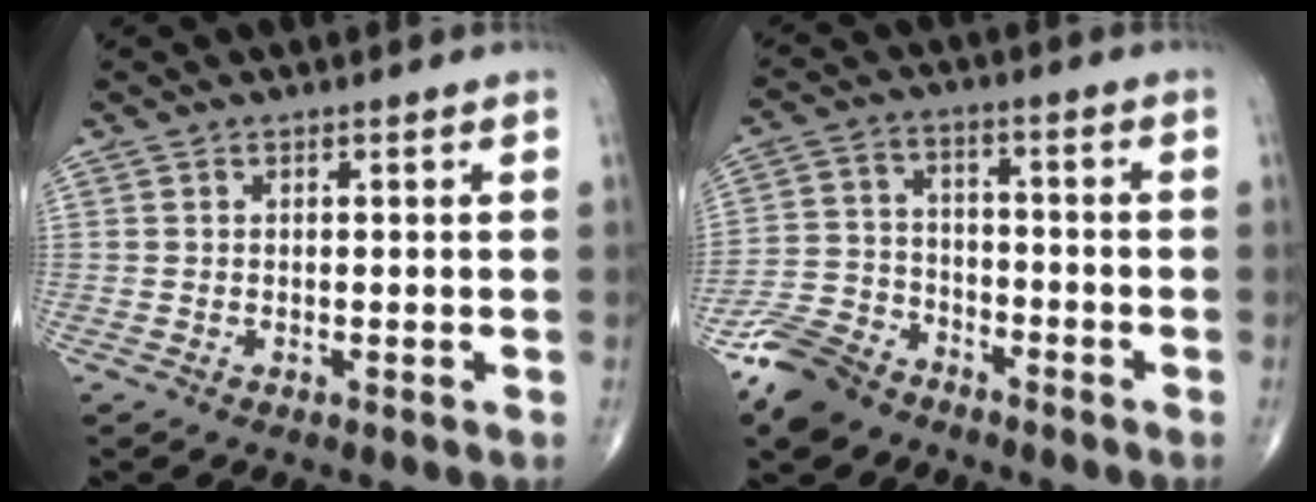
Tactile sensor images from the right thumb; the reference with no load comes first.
{"total": 10.1, "force": [-7.7, 5.7, 3.2], "torque": [-0.057, 0.038, -0.155]}